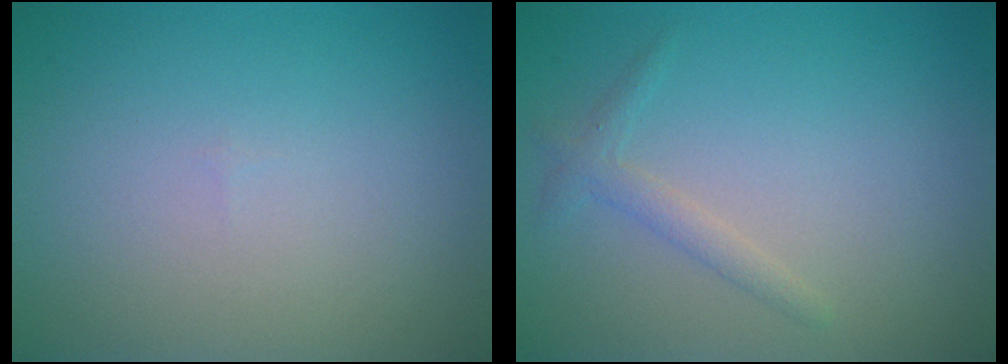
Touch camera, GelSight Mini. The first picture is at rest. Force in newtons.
{"total": 1.5, "press": 1.4, "slide": 0.1}